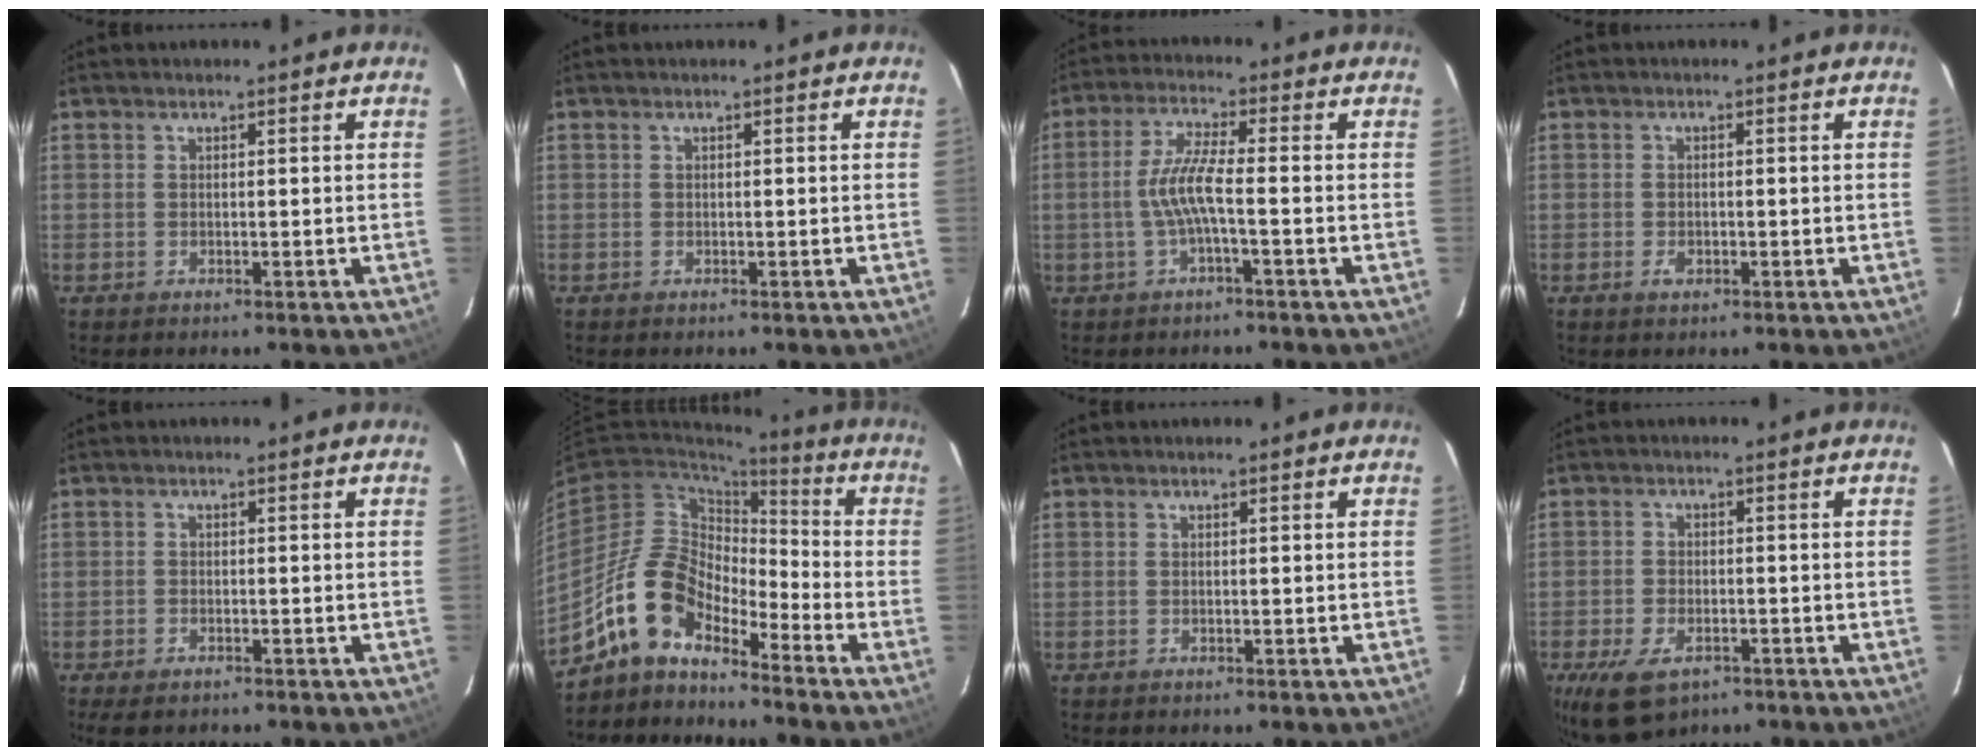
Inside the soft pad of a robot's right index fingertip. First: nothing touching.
{"total": 0.0}
{"total": 6.2, "force": [-1.6, 0.3, 6.0], "torque": [-0.129, 0.004, -0.029]}
{"total": 1.8, "force": [-0.7, 1.1, 1.2], "torque": [-0.022, 0.001, -0.012]}
{"total": 3.2, "force": [-2.6, 1.4, 1.4], "torque": [-0.038, -0.009, -0.046]}
{"total": 12.6, "force": [-9.7, 5.5, 5.9], "torque": [-0.111, 0.020, -0.195]}
{"total": 0.0}
{"total": 9.1, "force": [-5.3, 5.0, 5.5], "torque": [-0.126, -0.019, -0.089]}